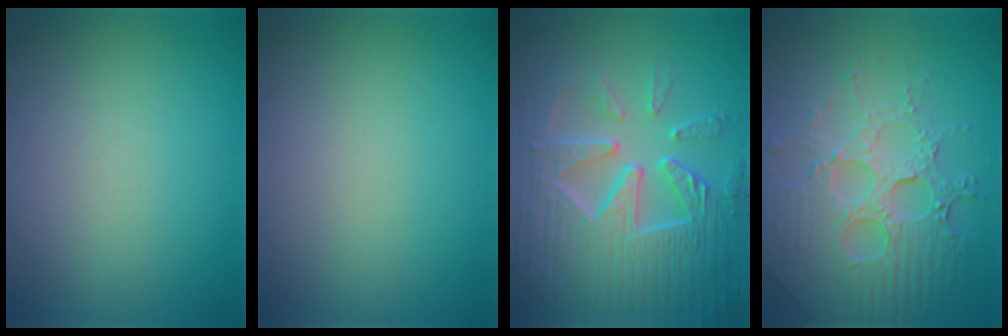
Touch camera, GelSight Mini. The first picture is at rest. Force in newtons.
{"total": 0.0}
{"total": 9.8, "press": 6.6, "slide": 7.2}
{"total": 8.0, "press": 5.9, "slide": 5.5}